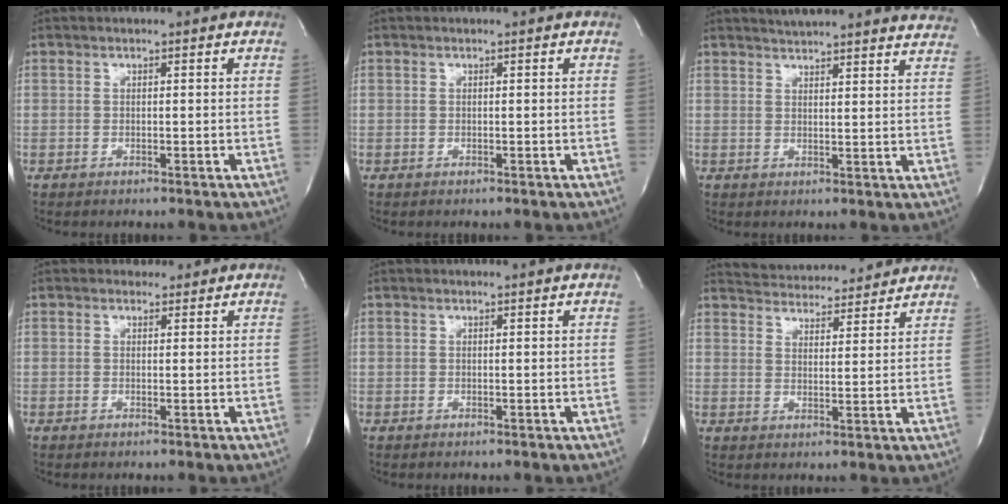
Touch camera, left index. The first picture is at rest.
{"total": 0.0}
{"total": 18.2, "force": [17.1, 1.3, 6.1], "torque": [-0.089, -0.033, 0.196]}
{"total": 0.7, "force": [0.5, 0.5, 0.0], "torque": [-0.001, 0.008, 0.007]}
{"total": 1.1, "force": [1.1, -0.3, 0.1], "torque": [-0.006, -0.003, 0.012]}
{"total": 11.9, "force": [11.5, 2.1, 2.2], "torque": [-0.032, 0.016, 0.158]}